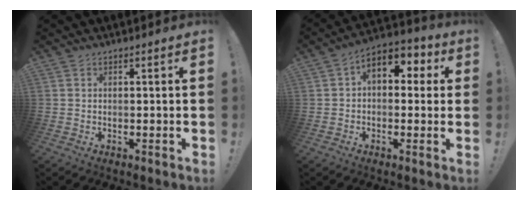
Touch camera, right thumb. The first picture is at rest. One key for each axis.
{"total": 8.1, "fx": 2.6, "fy": 5.8, "fz": 5.1, "tx": -0.073, "ty": -0.005, "tz": 0.052}